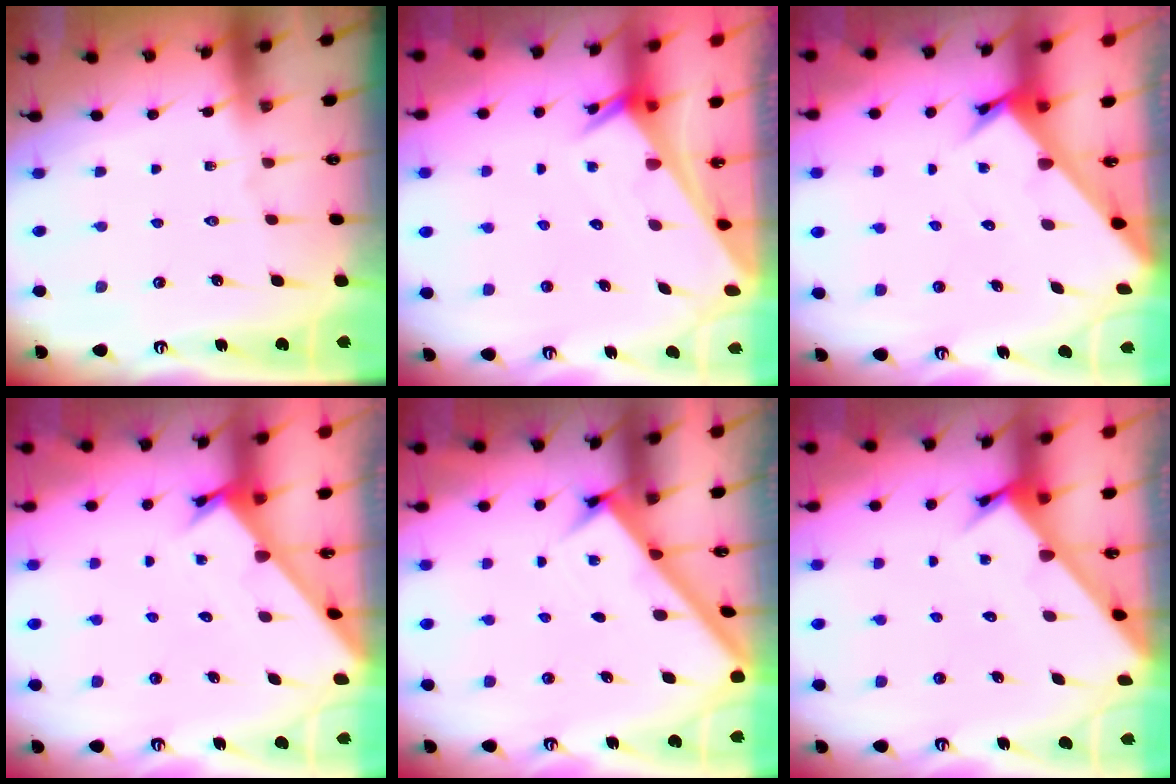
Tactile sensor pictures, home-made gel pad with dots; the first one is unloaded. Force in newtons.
{"total": 2.5, "press": 2.5, "slide": 0.1}
{"total": 2.8, "press": 2.8, "slide": 0.2}
{"total": 2.3, "press": 2.3, "slide": 0.0}
{"total": 2.6, "press": 2.6, "slide": 0.3}
{"total": 3.4, "press": 3.4, "slide": 0.2}